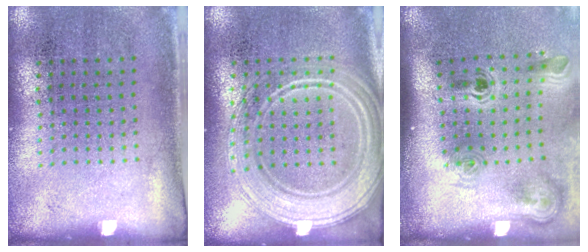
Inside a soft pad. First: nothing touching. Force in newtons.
{"total": 2.9, "press": 2.8, "slide": 0.4}
{"total": 2.3, "press": 1.4, "slide": 1.8}